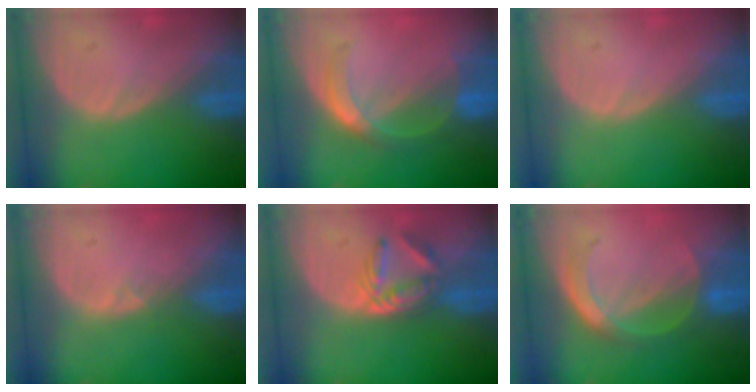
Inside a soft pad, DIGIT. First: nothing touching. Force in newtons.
{"total": 5.7, "press": 5.0, "slide": 2.7}
{"total": 0.0}
{"total": 0.7, "press": 0.6, "slide": 0.3}
{"total": 5.9, "press": 4.9, "slide": 3.2}
{"total": 5.8, "press": 5.1, "slide": 2.6}